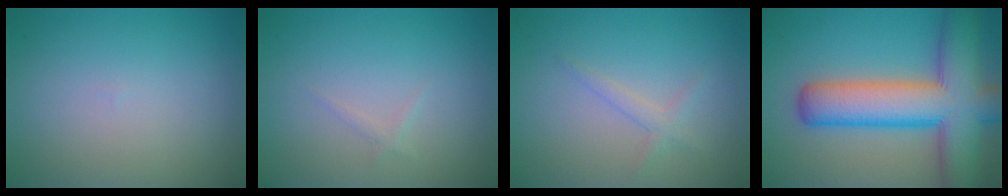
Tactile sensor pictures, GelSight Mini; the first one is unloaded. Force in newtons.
{"total": 0.6, "press": 0.6, "slide": 0.1}
{"total": 1.3, "press": 1.3, "slide": 0.1}
{"total": 11.5, "press": 11.5, "slide": 0.5}